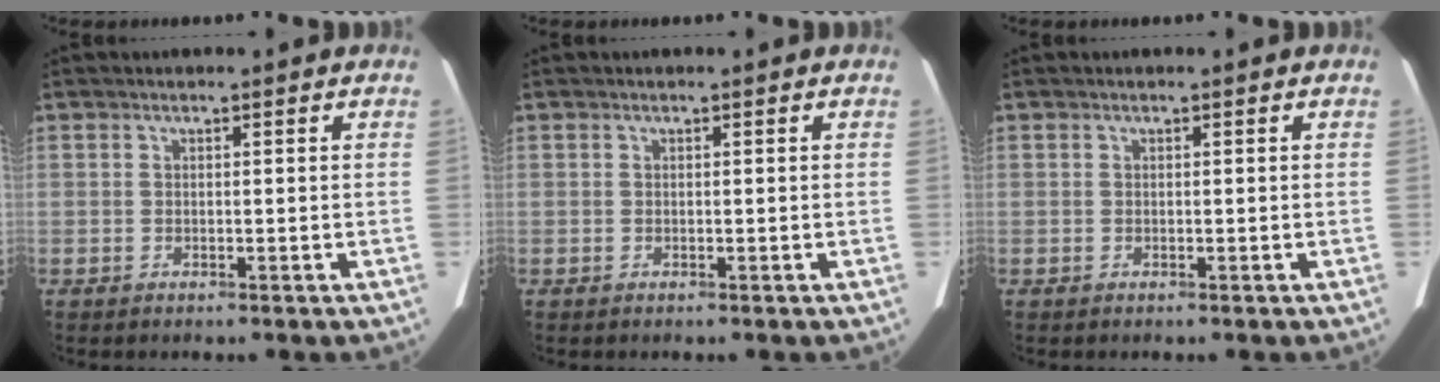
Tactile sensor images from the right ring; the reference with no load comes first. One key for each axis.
{"total": 0.0}
{"total": 0.0}